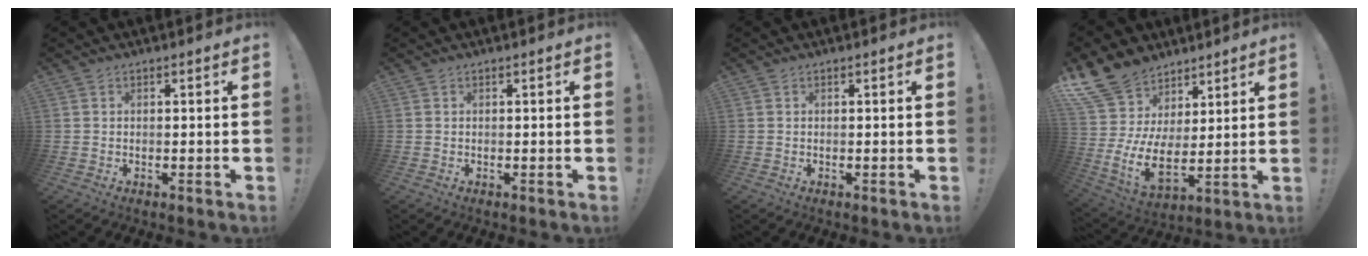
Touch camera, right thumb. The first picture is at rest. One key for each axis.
{"total": 0.0}
{"total": 0.0}
{"total": 15.3, "fx": 6.4, "fy": 10.4, "fz": 9.2, "tx": -0.204, "ty": -0.065, "tz": 0.124}